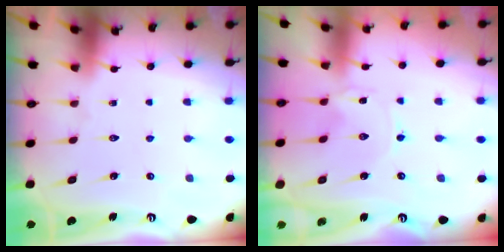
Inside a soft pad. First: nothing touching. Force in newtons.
{"total": 0.0}